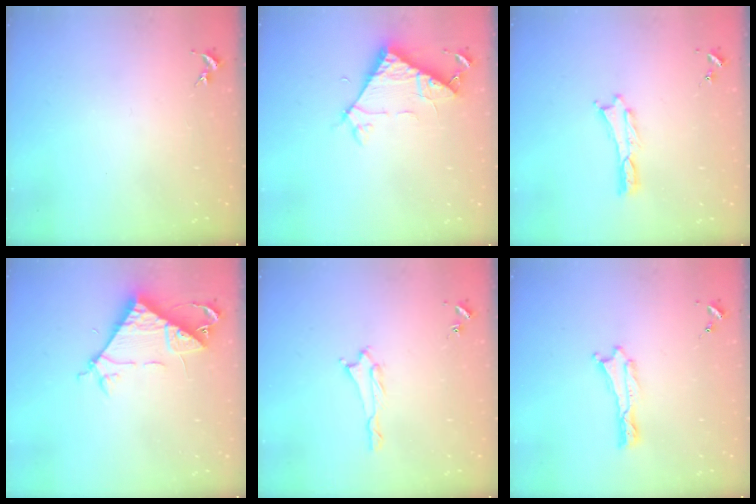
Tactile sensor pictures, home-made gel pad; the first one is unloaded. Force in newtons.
{"total": 7.1, "press": 7.1, "slide": 0.6}
{"total": 0.0}
{"total": 8.4, "press": 8.3, "slide": 0.7}
{"total": 1.3, "press": 1.3, "slide": 0.1}
{"total": 0.0}